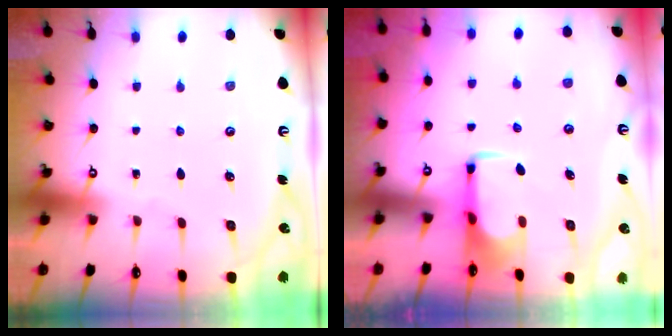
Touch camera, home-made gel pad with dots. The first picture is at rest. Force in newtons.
{"total": 1.9, "press": 1.9, "slide": 0.4}